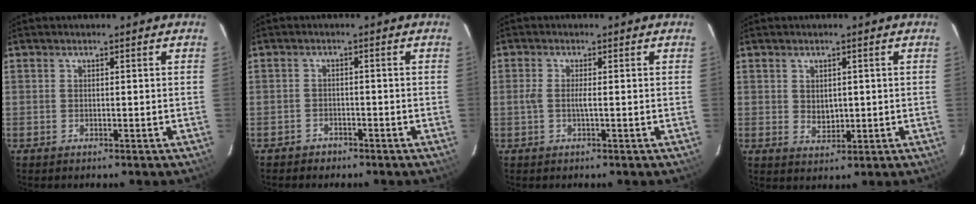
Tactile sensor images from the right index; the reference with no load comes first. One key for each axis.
{"total": 2.8, "fx": -2.1, "fy": 1.8, "fz": 0.1, "tx": -0.012, "ty": 0.009, "tz": -0.032}
{"total": 2.1, "fx": -0.3, "fy": 0.0, "fz": 2.0, "tx": -0.040, "ty": -0.001, "tz": -0.009}
{"total": 3.2, "fx": 0.3, "fy": 2.4, "fz": 2.0, "tx": -0.029, "ty": -0.002, "tz": 0.010}